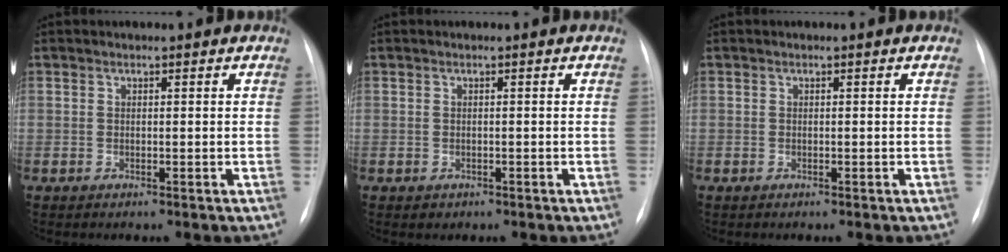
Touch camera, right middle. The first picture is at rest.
{"total": 0.8, "force": [-0.4, 0.7, 0.1], "torque": [-0.004, 0.002, -0.003]}
{"total": 0.0}